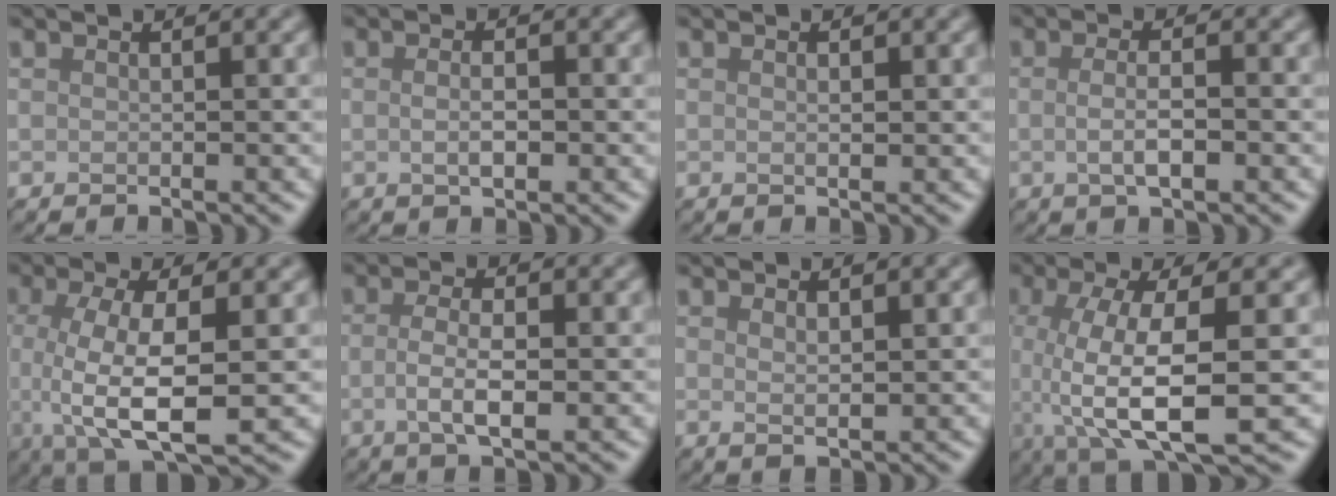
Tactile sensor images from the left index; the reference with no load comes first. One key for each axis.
{"total": 1.8, "fx": -0.2, "fy": 0.6, "fz": 1.7, "tx": -0.033, "ty": -0.002, "tz": -0.004}
{"total": 0.6, "fx": 0.1, "fy": 0.3, "fz": 0.5, "tx": -0.009, "ty": 0.001, "tz": 0.003}
{"total": 2.7, "fx": -0.3, "fy": 0.7, "fz": 2.6, "tx": -0.049, "ty": -0.005, "tz": -0.007}
{"total": 7.6, "fx": -0.5, "fy": 2.6, "fz": 7.1, "tx": -0.141, "ty": -0.008, "tz": -0.007}
{"total": 3.5, "fx": -0.5, "fy": 1.2, "fz": 3.3, "tx": -0.067, "ty": -0.004, "tz": -0.011}
{"total": 1.4, "fx": 0.7, "fy": 0.4, "fz": 1.1, "tx": -0.020, "ty": -0.004, "tz": 0.015}
{"total": 8.7, "fx": -1.1, "fy": 2.5, "fz": 8.3, "tx": -0.156, "ty": -0.009, "tz": -0.017}